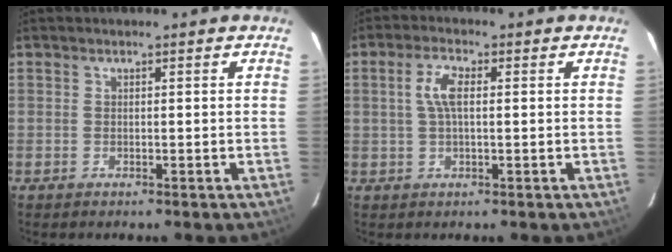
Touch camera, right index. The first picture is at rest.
{"total": 4.4, "force": [0.6, 1.6, 4.1], "torque": [-0.083, 0.008, 0.013]}